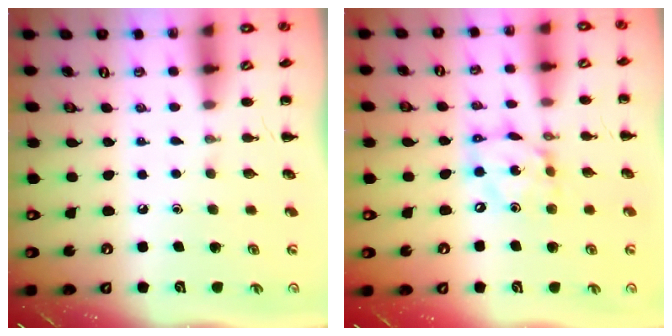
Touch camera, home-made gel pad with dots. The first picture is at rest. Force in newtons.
{"total": 9.0, "press": 8.7, "slide": 2.1}